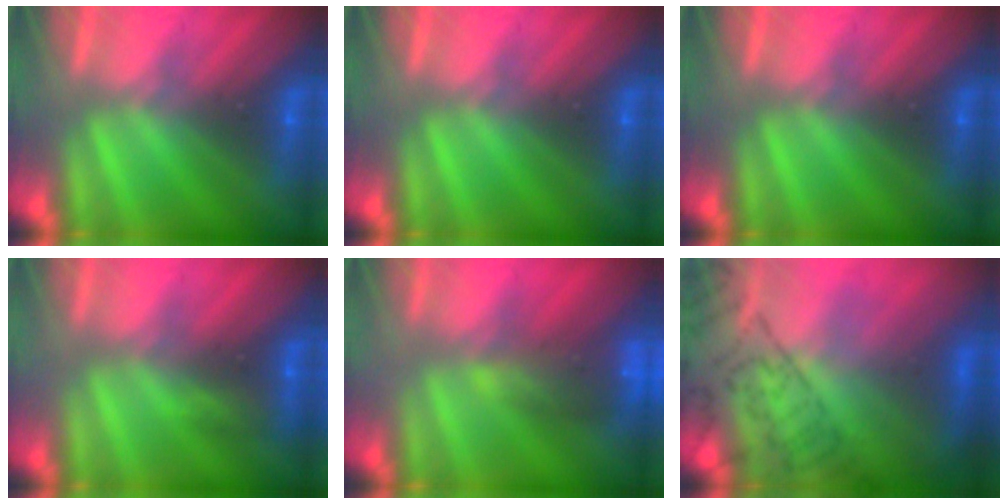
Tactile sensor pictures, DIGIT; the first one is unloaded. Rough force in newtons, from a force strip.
{"total": 0.0}
{"total": 0.0}
{"total": 3.2}
{"total": 6.2}
{"total": 8.1}